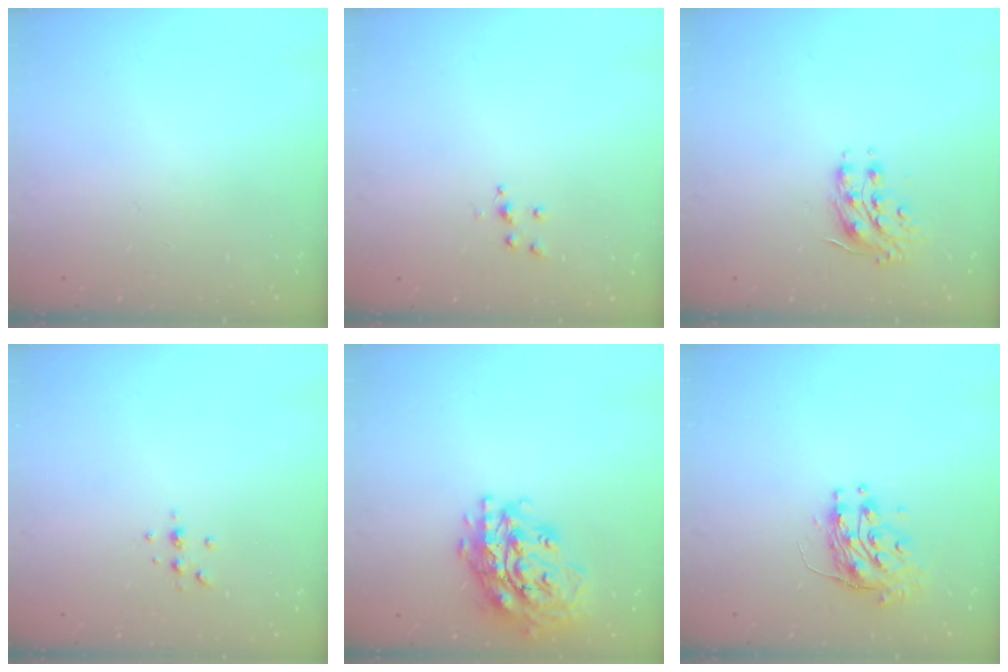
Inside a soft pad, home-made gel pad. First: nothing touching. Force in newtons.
{"total": 4.8, "press": 4.8, "slide": 0.5}
{"total": 8.2, "press": 8.2, "slide": 0.4}
{"total": 4.1, "press": 3.7, "slide": 1.7}
{"total": 21.0, "press": 20.9, "slide": 2.7}
{"total": 10.9, "press": 10.8, "slide": 0.8}